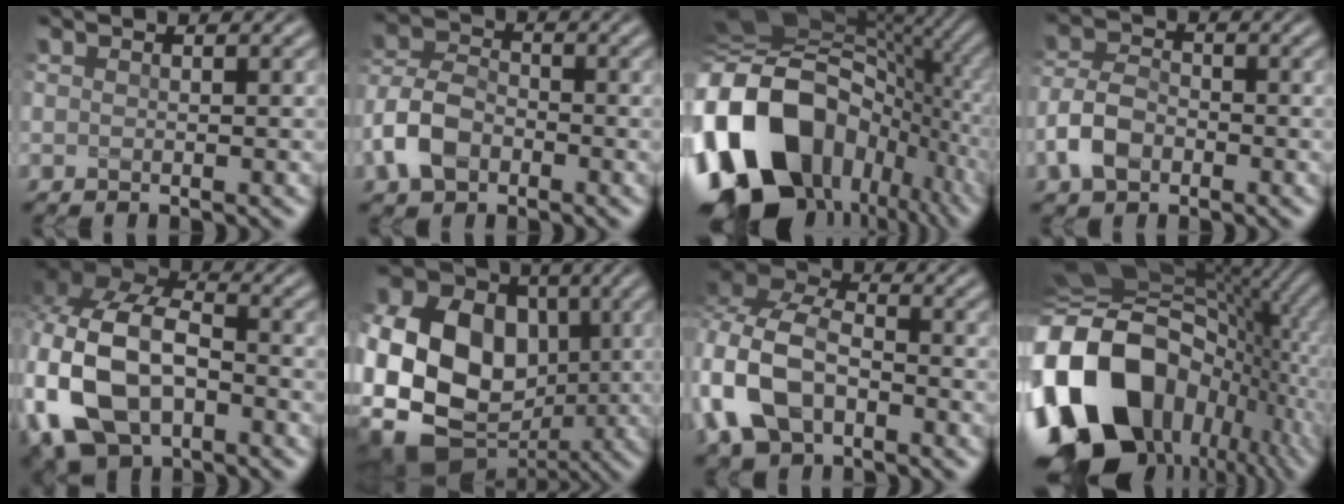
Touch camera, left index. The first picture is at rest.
{"total": 4.9, "force": [-2.3, 3.2, 2.8], "torque": [-0.062, 0.008, -0.055]}
{"total": 19.8, "force": [-6.0, 14.6, 11.9], "torque": [-0.265, -0.013, -0.101]}
{"total": 3.8, "force": [-1.9, 2.5, 2.2], "torque": [-0.048, 0.008, -0.045]}
{"total": 12.5, "force": [-3.3, 8.2, 8.9], "torque": [-0.228, -0.015, -0.063]}
{"total": 16.2, "force": [-1.2, 12.8, 9.9], "torque": [-0.196, -0.001, -0.036]}
{"total": 8.7, "force": [-2.9, 5.8, 5.7], "torque": [-0.149, -0.002, -0.068]}
{"total": 21.5, "force": [-4.7, 16.4, 13.1], "torque": [-0.314, -0.007, -0.079]}